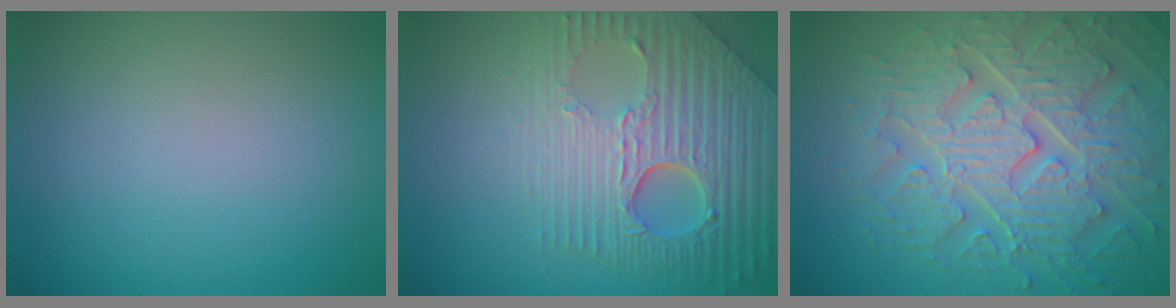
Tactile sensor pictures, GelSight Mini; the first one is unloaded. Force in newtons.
{"total": 9.1, "press": 6.1, "slide": 6.7}
{"total": 8.5, "press": 6.5, "slide": 5.4}